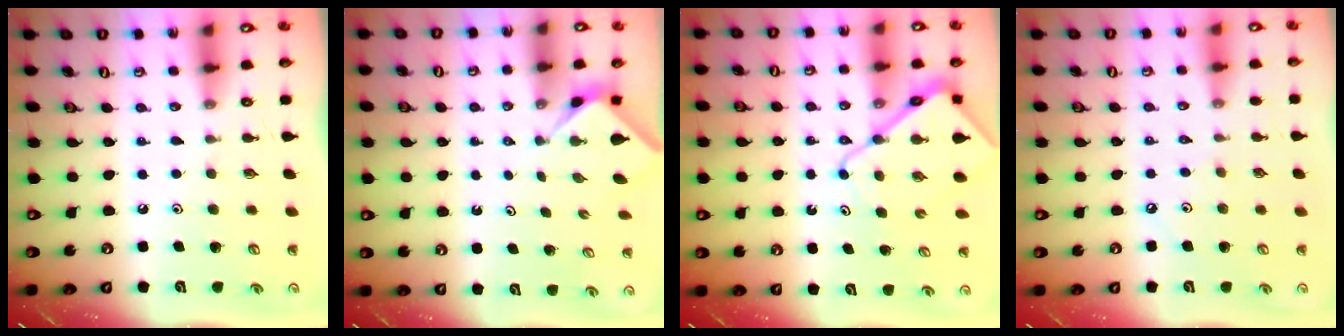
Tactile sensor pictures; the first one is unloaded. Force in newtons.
{"total": 2.3, "press": 2.3, "slide": 0.1}
{"total": 12.1, "press": 12.1, "slide": 1.1}
{"total": 4.4, "press": 4.4, "slide": 0.7}